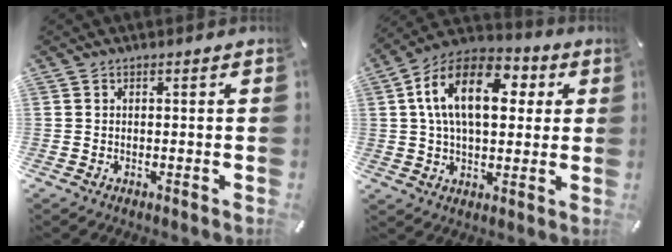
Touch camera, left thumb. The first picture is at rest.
{"total": 17.0, "force": [4.4, 10.4, 12.6], "torque": [-0.233, -0.001, 0.071]}